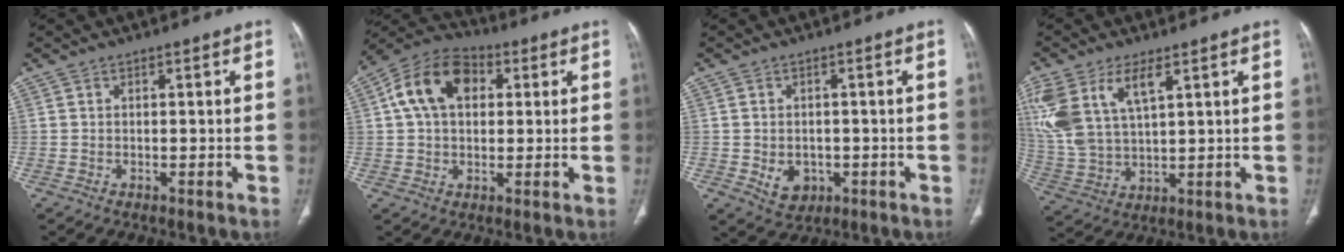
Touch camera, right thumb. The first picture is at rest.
{"total": 13.6, "force": [3.5, 9.1, 9.5], "torque": [-0.156, 0.022, 0.052]}
{"total": 5.1, "force": [-1.2, 4.1, 2.9], "torque": [-0.031, 0.004, -0.004]}
{"total": 15.0, "force": [6.5, 7.3, 11.3], "torque": [-0.260, -0.011, 0.139]}